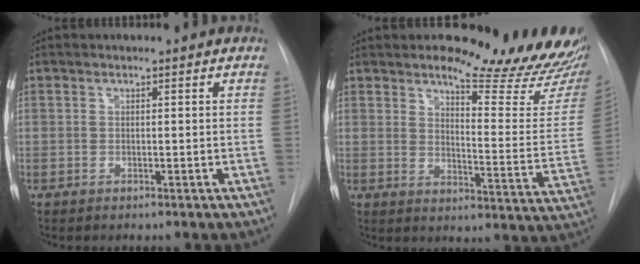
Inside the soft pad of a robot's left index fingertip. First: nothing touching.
{"total": 17.5, "force": [15.5, 2.7, 7.6], "torque": [-0.088, -0.095, 0.180]}